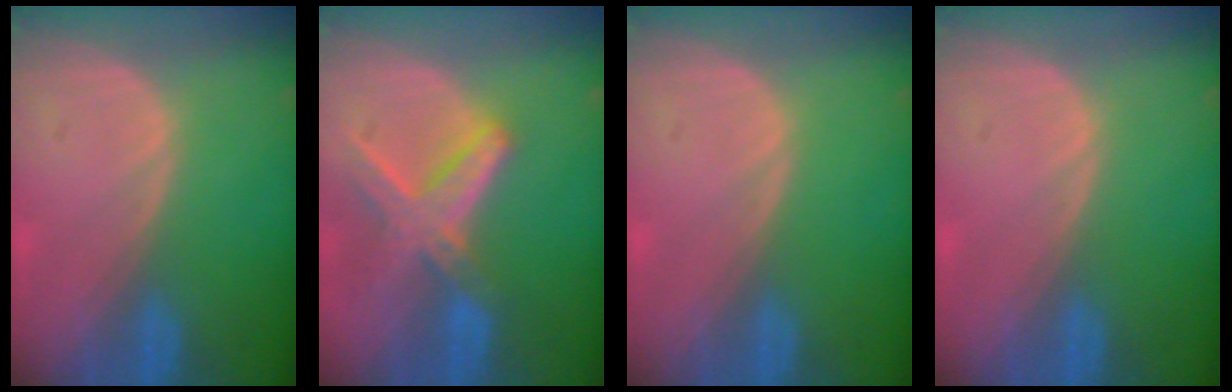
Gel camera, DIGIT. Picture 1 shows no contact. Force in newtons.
{"total": 8.2, "press": 7.1, "slide": 4.1}
{"total": 0.0}
{"total": 0.0}